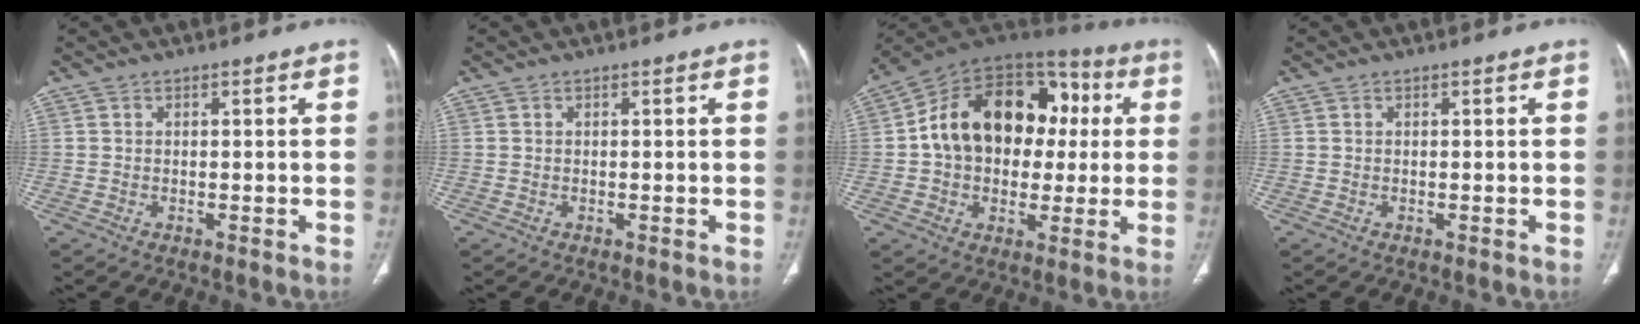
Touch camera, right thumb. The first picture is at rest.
{"total": 0.0}
{"total": 23.1, "force": [2.2, 16.5, 16.0], "torque": [-0.223, 0.043, 0.034]}
{"total": 0.0}